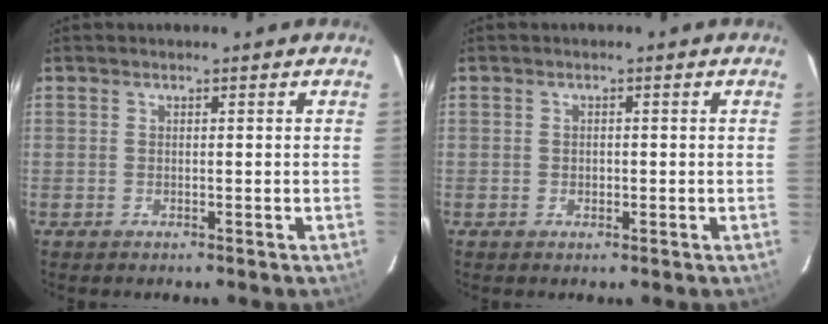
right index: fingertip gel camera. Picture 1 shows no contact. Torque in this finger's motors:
{"motor_torque": [-0.26, 0.16, -0.04, -0.01]}